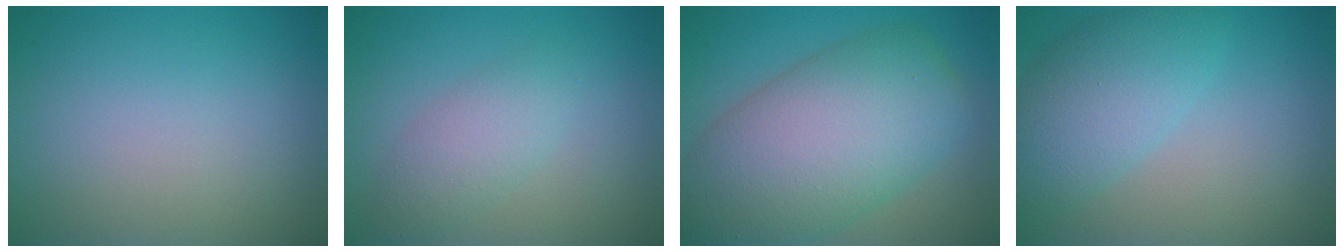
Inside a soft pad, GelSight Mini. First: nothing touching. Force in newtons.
{"total": 2.7, "press": 2.7, "slide": 0.0}
{"total": 11.8, "press": 11.8, "slide": 0.5}
{"total": 5.2, "press": 5.2, "slide": 0.2}